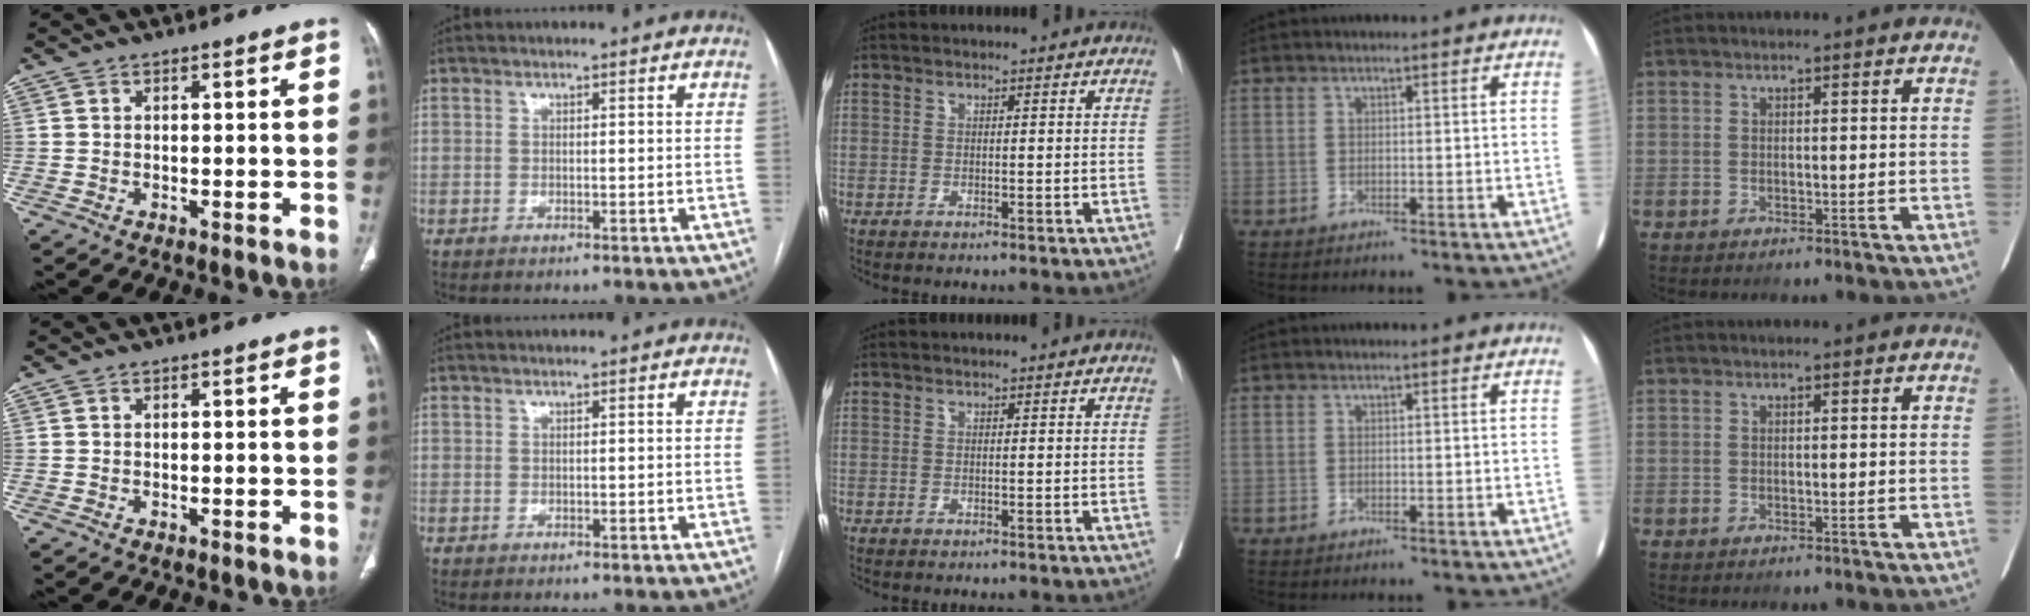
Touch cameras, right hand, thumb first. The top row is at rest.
{}